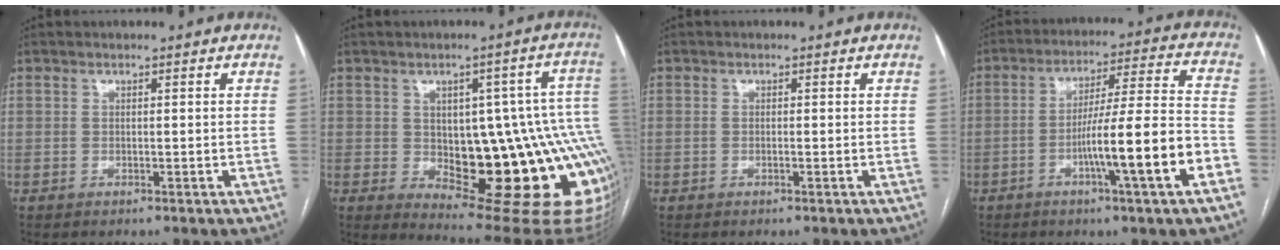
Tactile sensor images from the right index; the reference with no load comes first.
{"total": 22.8, "force": [-3.6, 8.5, 20.8], "torque": [-0.168, 0.024, -0.023]}
{"total": 0.0}
{"total": 14.2, "force": [-5.4, -0.6, 13.2], "torque": [-0.211, 0.004, -0.086]}